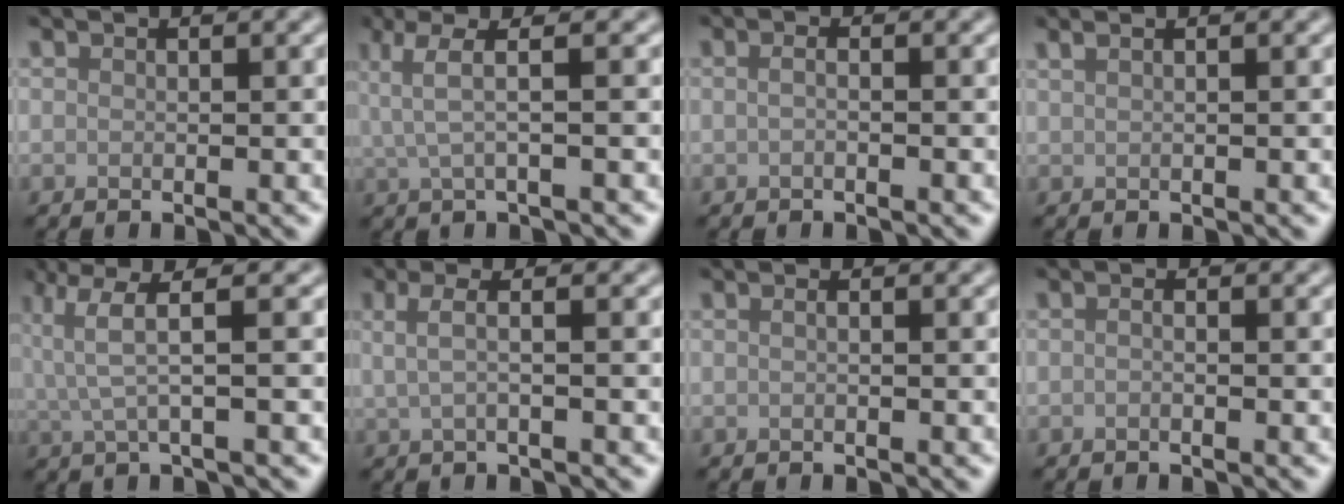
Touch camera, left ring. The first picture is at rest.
{"total": 3.1, "force": [0.9, 0.5, 2.9], "torque": [-0.060, 0.006, 0.021]}
{"total": 0.8, "force": [-0.1, 0.3, 0.8], "torque": [-0.015, -0.006, -0.006]}
{"total": 1.9, "force": [1.2, 0.9, 1.2], "torque": [-0.014, 0.001, 0.005]}
{"total": 3.4, "force": [0.9, 0.3, 3.2], "torque": [-0.076, 0.004, 0.022]}
{"total": 2.4, "force": [0.2, 0.9, 2.3], "torque": [-0.041, 0.003, 0.001]}
{"total": 0.7, "force": [0.1, 0.3, 0.6], "torque": [-0.009, -0.001, -0.003]}
{"total": 0.5, "force": [-0.2, 0.2, 0.4], "torque": [-0.010, -0.003, -0.006]}